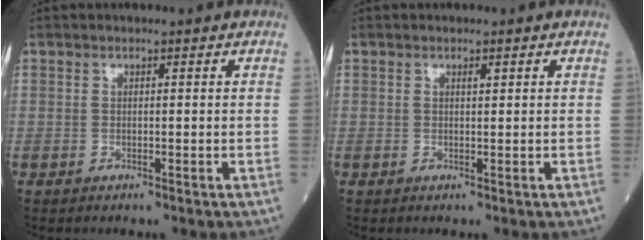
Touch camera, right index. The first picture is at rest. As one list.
[{"total": 0.6, "force": [0.4, 0.1, 0.4], "torque": [-0.011, -0.003, 0.005]}]